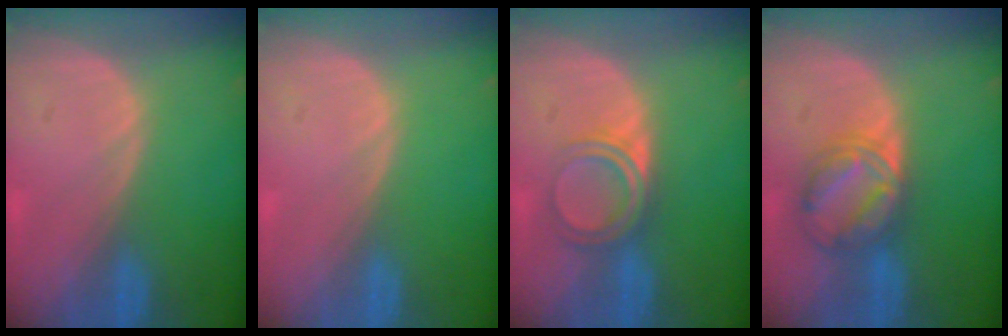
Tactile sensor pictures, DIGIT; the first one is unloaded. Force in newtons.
{"total": 0.0}
{"total": 4.7, "press": 4.2, "slide": 2.1}
{"total": 6.6, "press": 6.6, "slide": 0.4}